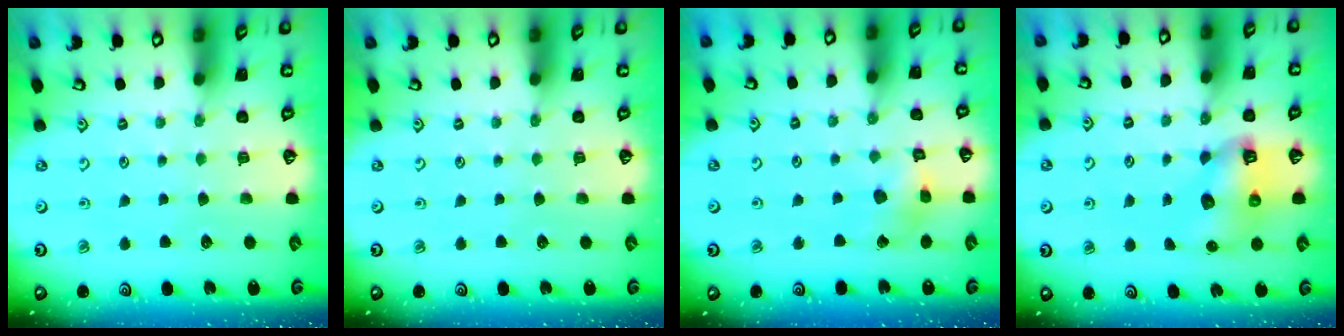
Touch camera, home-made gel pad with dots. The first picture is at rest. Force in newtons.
{"total": 0.0}
{"total": 6.3, "press": 6.3, "slide": 0.5}
{"total": 8.2, "press": 8.1, "slide": 1.3}